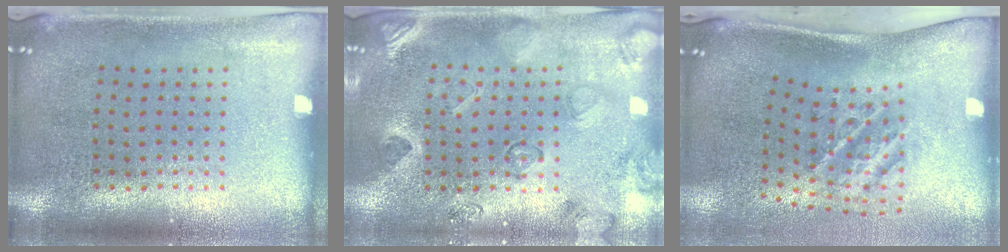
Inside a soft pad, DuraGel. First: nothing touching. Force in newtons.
{"total": 2.3, "press": 2.0, "slide": 1.1}
{"total": 2.3, "press": 1.4, "slide": 1.8}